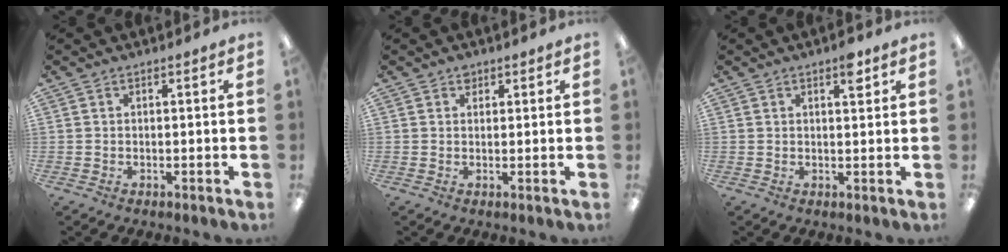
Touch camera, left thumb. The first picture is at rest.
{"total": 1.6, "force": [1.1, 1.1, 0.3], "torque": [0.000, -0.003, 0.020]}
{"total": 4.0, "force": [2.4, 1.5, 2.7], "torque": [-0.027, -0.010, 0.035]}